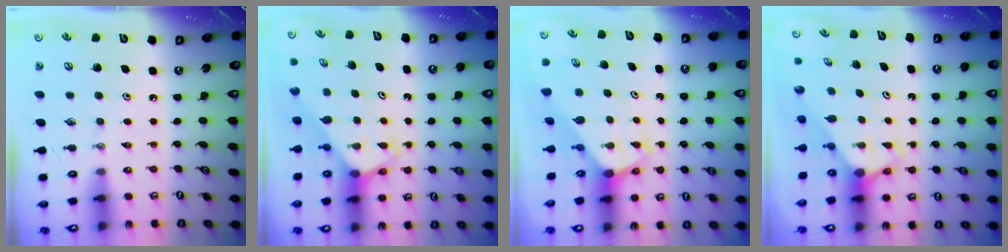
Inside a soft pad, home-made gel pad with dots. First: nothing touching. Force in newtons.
{"total": 2.6, "press": 2.6, "slide": 0.2}
{"total": 3.2, "press": 3.2, "slide": 0.2}
{"total": 2.7, "press": 2.7, "slide": 0.0}